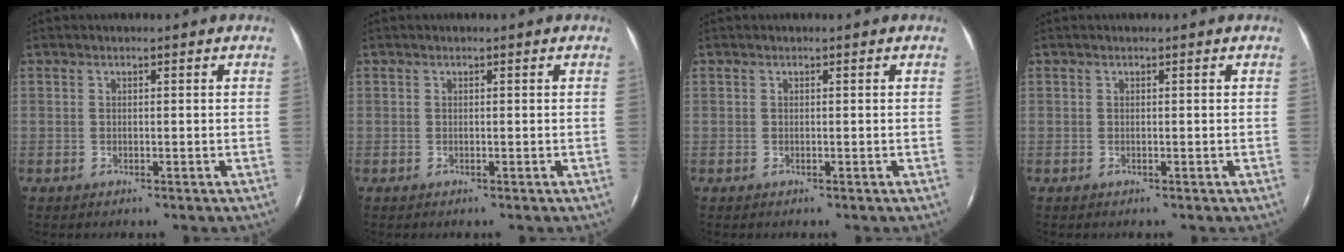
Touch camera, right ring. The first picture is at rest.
{"total": 0.0}
{"total": 0.0}
{"total": 0.0}